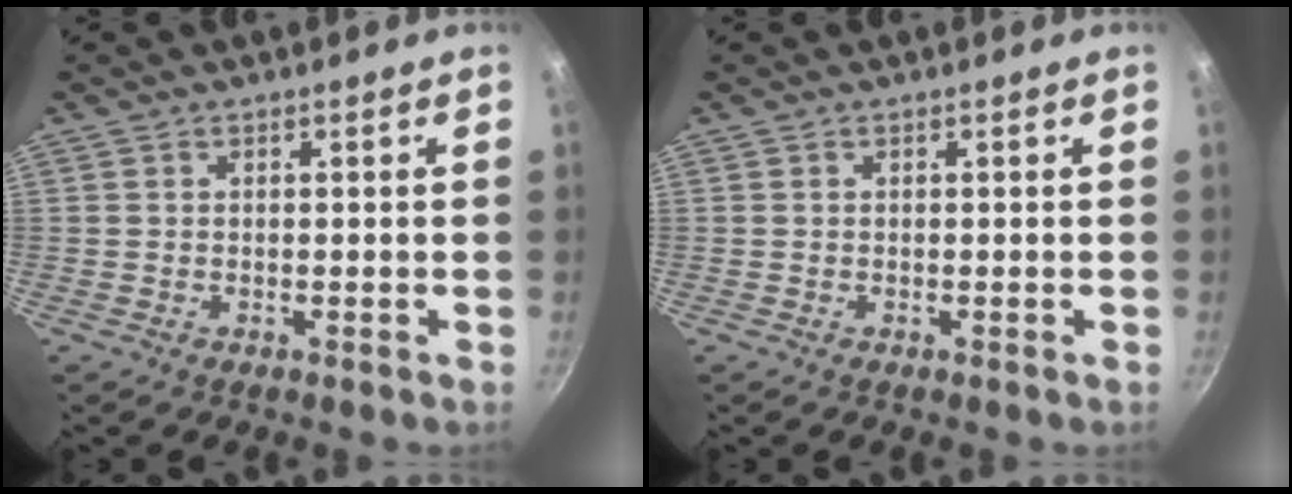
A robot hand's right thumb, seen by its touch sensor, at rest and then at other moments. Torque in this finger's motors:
{"motor_torque": [0.00, 0.00, 0.02, 0.02, 0.00]}